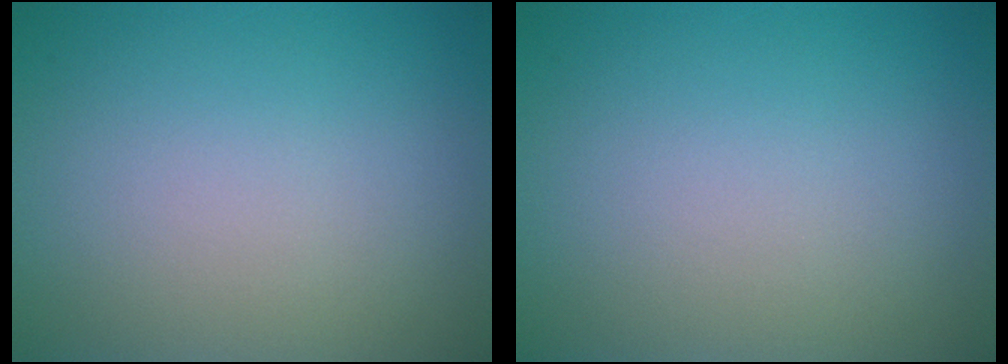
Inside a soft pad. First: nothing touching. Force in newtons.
{"total": 0.0}